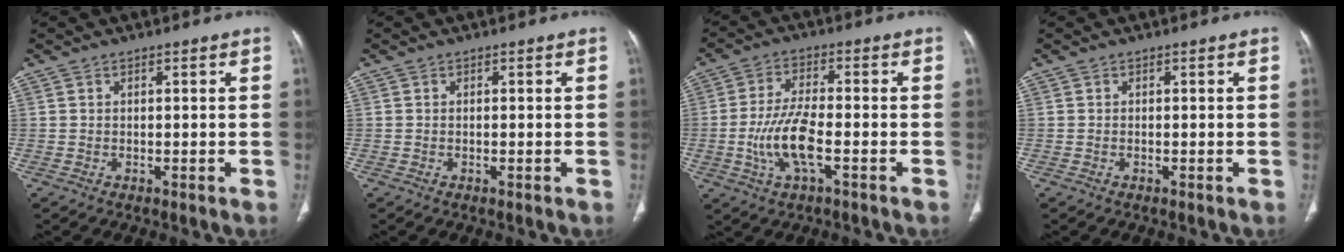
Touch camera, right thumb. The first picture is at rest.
{"total": 0.0}
{"total": 9.3, "force": [-2.5, 3.2, 8.4], "torque": [-0.178, 0.012, -0.048]}
{"total": 0.0}